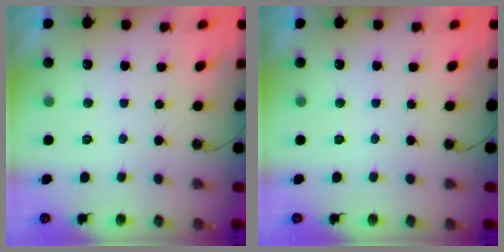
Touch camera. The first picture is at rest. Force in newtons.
{"total": 0.0}